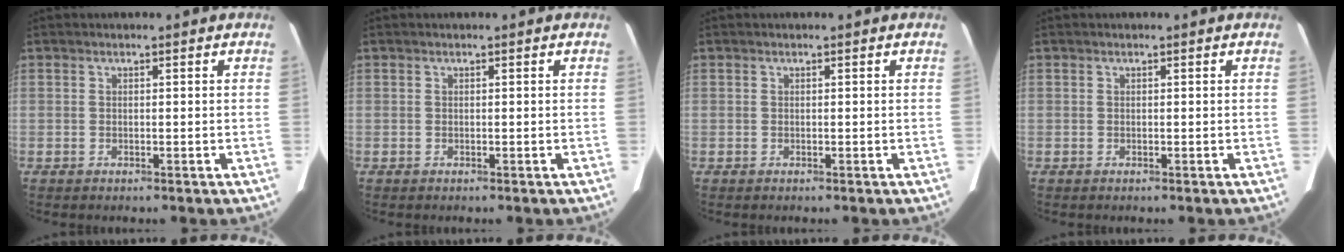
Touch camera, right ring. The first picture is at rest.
{"total": 0.0}
{"total": 0.0}
{"total": 0.0}